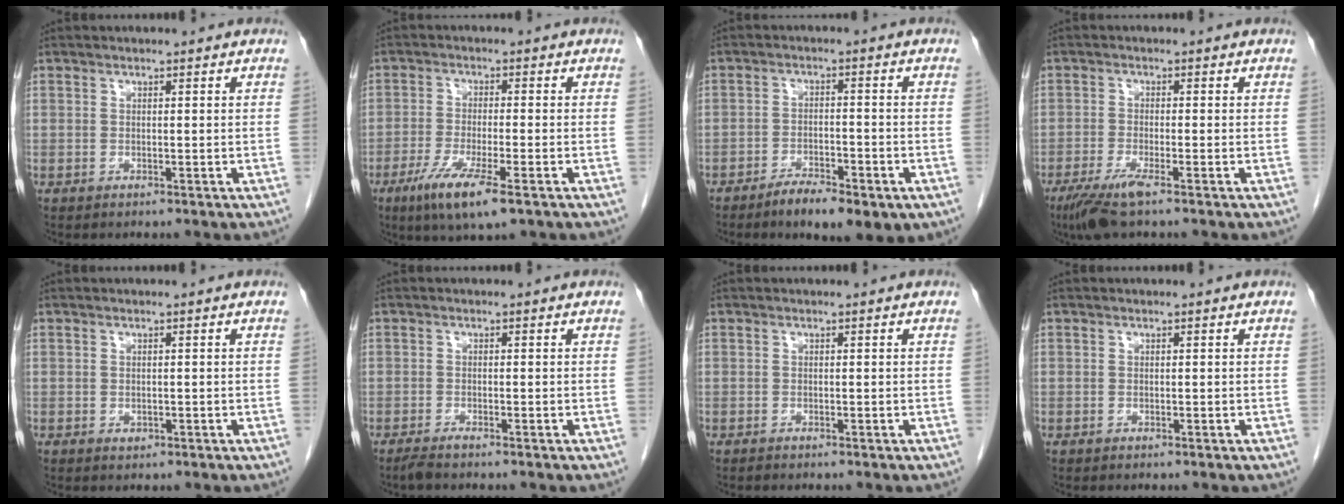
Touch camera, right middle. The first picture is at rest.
{"total": 8.3, "force": [-4.6, 0.8, 6.8], "torque": [-0.131, -0.022, -0.078]}
{"total": 7.8, "force": [-4.9, 2.4, 5.6], "torque": [-0.083, -0.002, -0.071]}
{"total": 5.0, "force": [-3.3, 0.3, 3.8], "torque": [-0.079, -0.015, -0.063]}
{"total": 0.8, "force": [-0.2, 0.6, 0.4], "torque": [-0.008, 0.000, 0.000]}
{"total": 1.4, "force": [-1.2, 0.0, 0.7], "torque": [-0.022, -0.005, -0.024]}
{"total": 0.0}
{"total": 0.0}